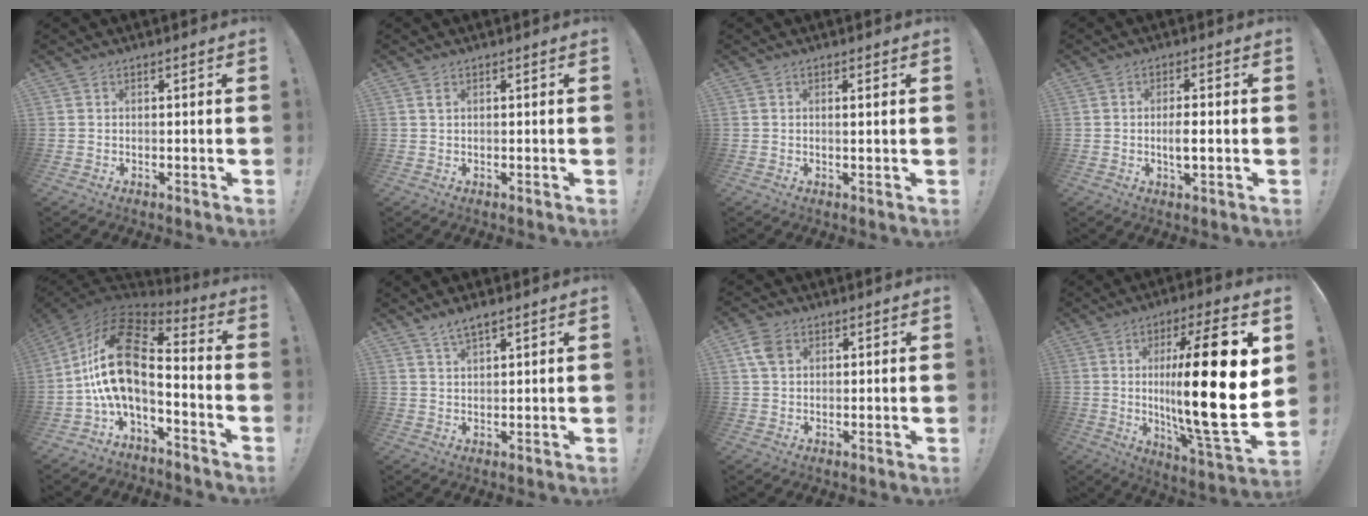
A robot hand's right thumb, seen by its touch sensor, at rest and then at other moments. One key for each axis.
{"total": 0.5, "fx": 0.3, "fy": 0.3, "fz": 0.4, "tx": -0.006, "ty": 0.000, "tz": 0.004}
{"total": 1.6, "fx": 0.5, "fy": -0.1, "fz": 1.5, "tx": -0.022, "ty": -0.004, "tz": 0.005}
{"total": 4.0, "fx": -0.6, "fy": 1.1, "fz": 3.8, "tx": -0.051, "ty": -0.004, "tz": -0.014}
{"total": 17.3, "fx": 1.5, "fy": 8.1, "fz": 15.2, "tx": -0.308, "ty": -0.011, "tz": 0.028}
{"total": 3.8, "fx": 2.8, "fy": 0.6, "fz": 2.4, "tx": -0.042, "ty": -0.015, "tz": 0.048}
{"total": 6.0, "fx": 2.1, "fy": 4.3, "fz": 3.7, "tx": -0.073, "ty": 0.005, "tz": 0.042}
{"total": 26.6, "fx": 1.9, "fy": 5.1, "fz": 26.0, "tx": -0.447, "ty": -0.020, "tz": 0.022}